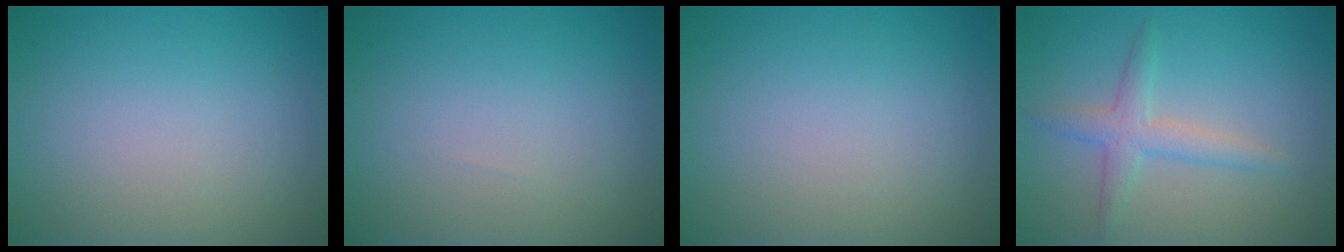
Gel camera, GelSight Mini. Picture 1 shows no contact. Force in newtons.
{"total": 0.0}
{"total": 0.0}
{"total": 2.7, "press": 2.7, "slide": 0.0}